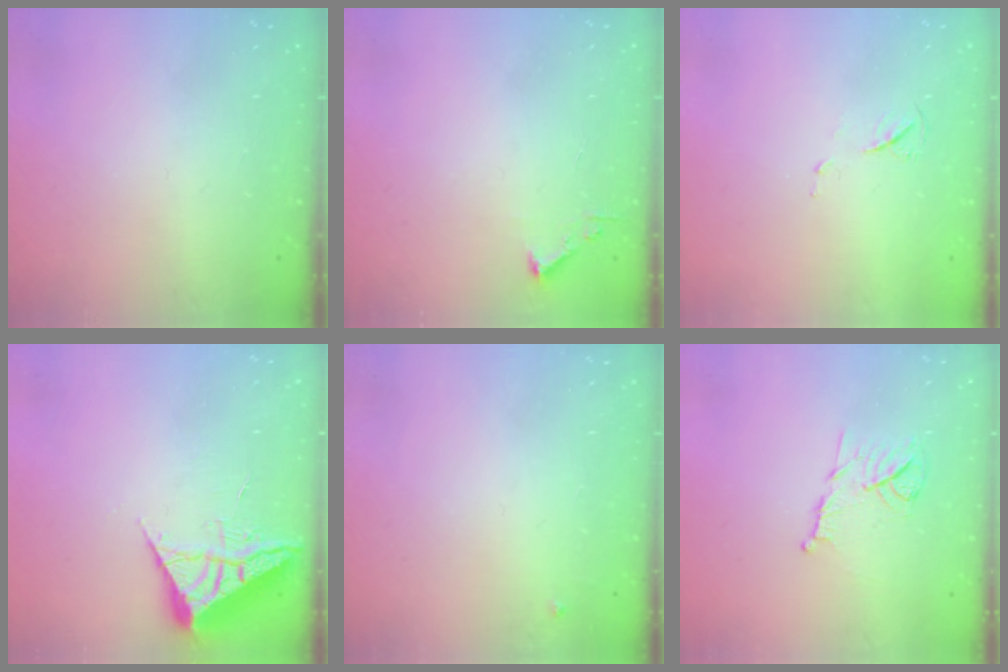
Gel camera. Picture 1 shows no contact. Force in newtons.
{"total": 2.4, "press": 2.4, "slide": 0.3}
{"total": 4.5, "press": 4.5, "slide": 0.6}
{"total": 6.3, "press": 6.3, "slide": 0.9}
{"total": 3.2, "press": 3.2, "slide": 0.5}
{"total": 8.6, "press": 8.6, "slide": 0.7}